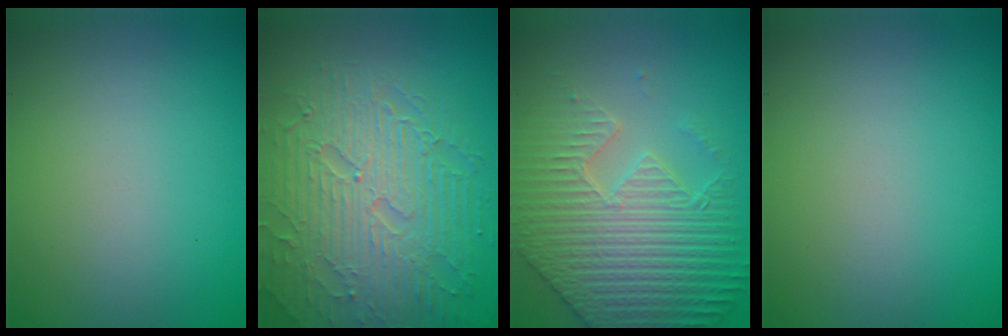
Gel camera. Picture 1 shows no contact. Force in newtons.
{"total": 9.2, "press": 6.3, "slide": 6.7}
{"total": 8.1, "press": 6.4, "slide": 5.0}
{"total": 0.0}